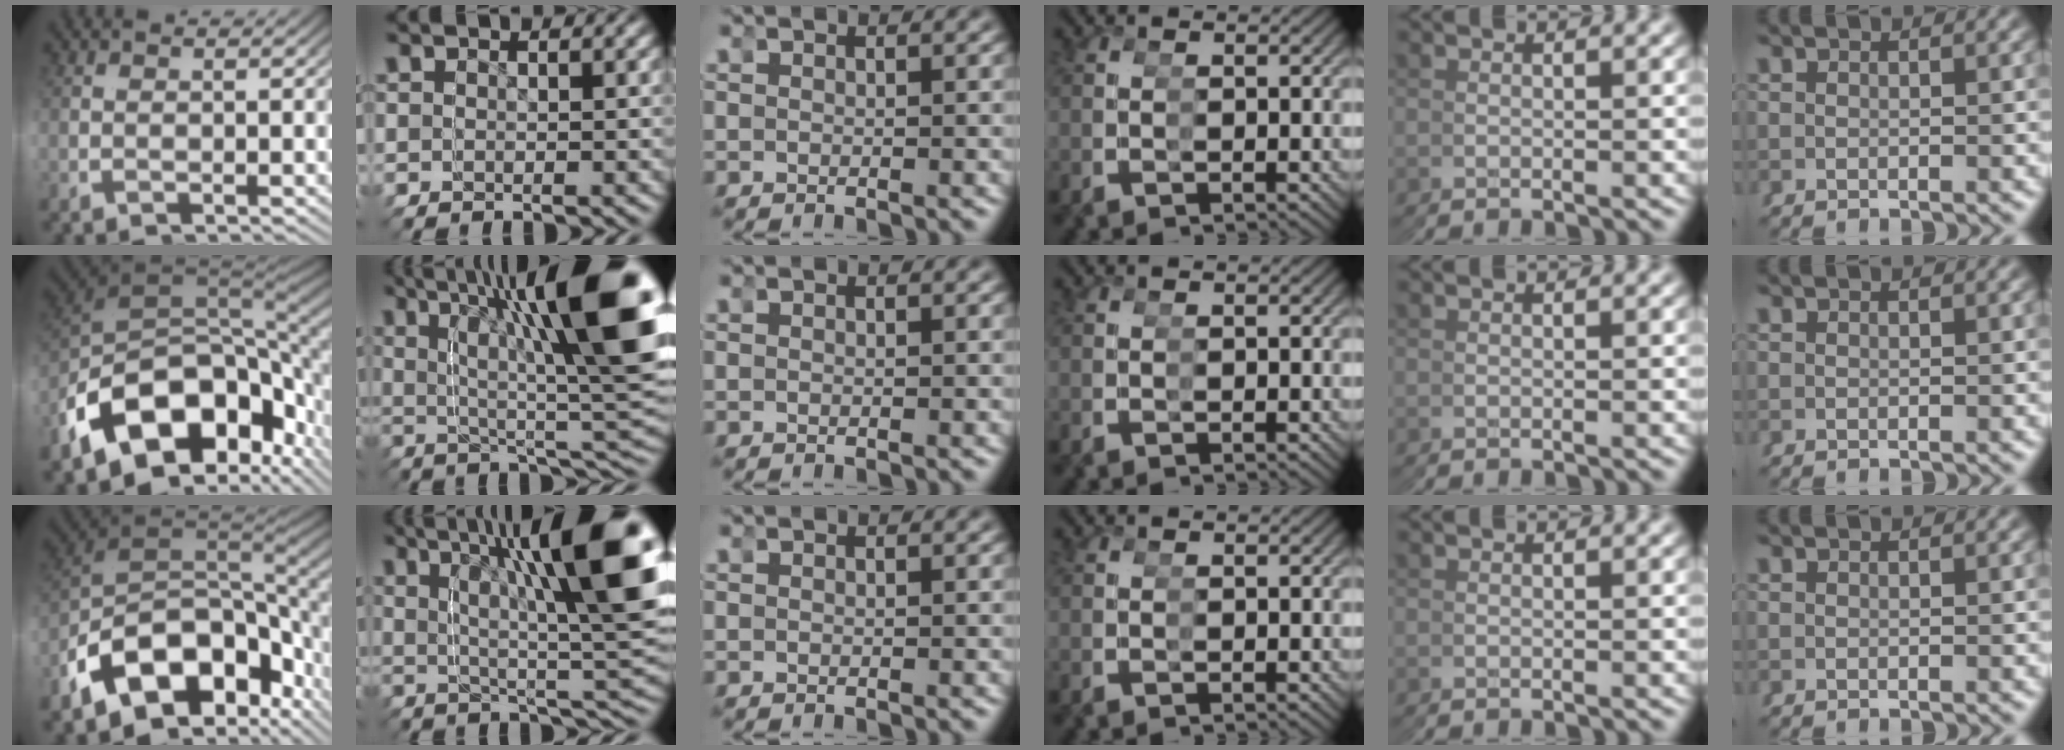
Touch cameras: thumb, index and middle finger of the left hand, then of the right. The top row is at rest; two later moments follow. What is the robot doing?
{"motion": "grasp_and_lifting", "object": "toy banana"}